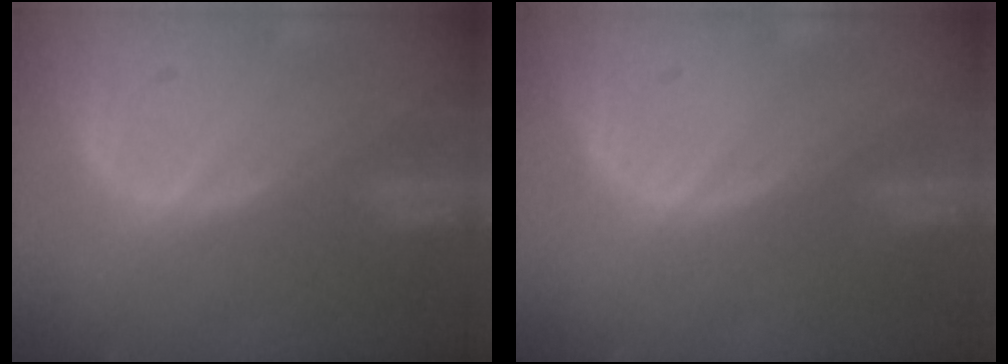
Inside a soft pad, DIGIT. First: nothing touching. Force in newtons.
{"total": 0.0}